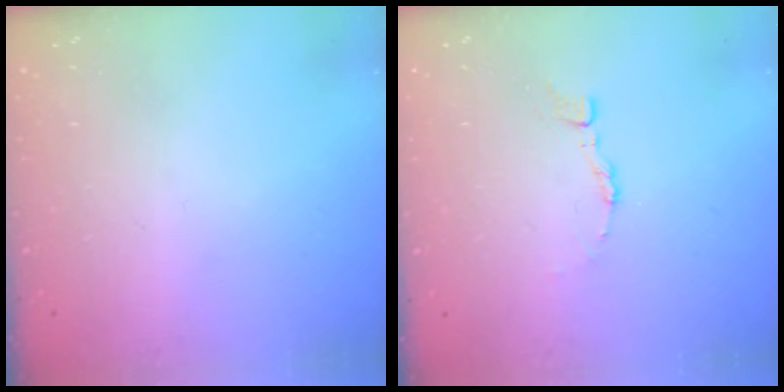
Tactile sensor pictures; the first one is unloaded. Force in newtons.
{"total": 2.9, "press": 2.9, "slide": 0.2}